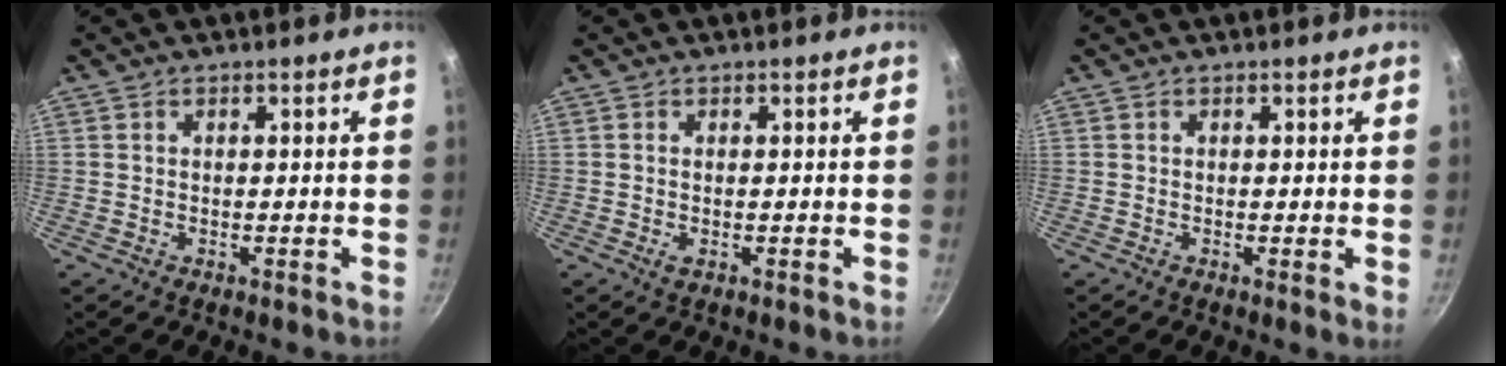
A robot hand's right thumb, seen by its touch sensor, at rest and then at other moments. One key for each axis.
{"total": 0.9, "fx": -0.2, "fy": 0.3, "fz": 0.8, "tx": -0.016, "ty": -0.001, "tz": -0.001}
{"total": 0.6, "fx": 0.1, "fy": 0.0, "fz": 0.6, "tx": -0.009, "ty": -0.006, "tz": -0.003}